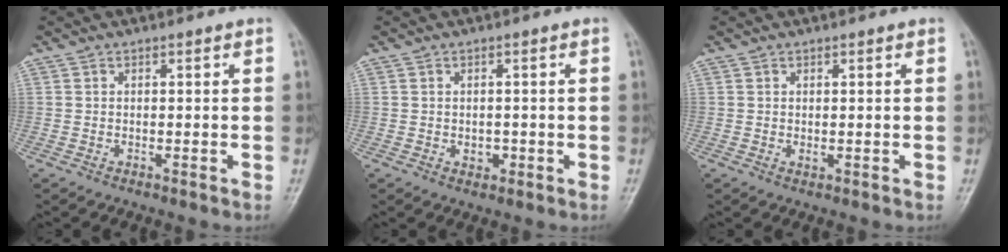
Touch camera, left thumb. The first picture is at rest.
{"total": 1.9, "force": [-0.4, 1.6, 1.0], "torque": [-0.002, 0.004, -0.002]}
{"total": 1.0, "force": [0.3, 0.5, 0.7], "torque": [-0.008, -0.001, 0.009]}